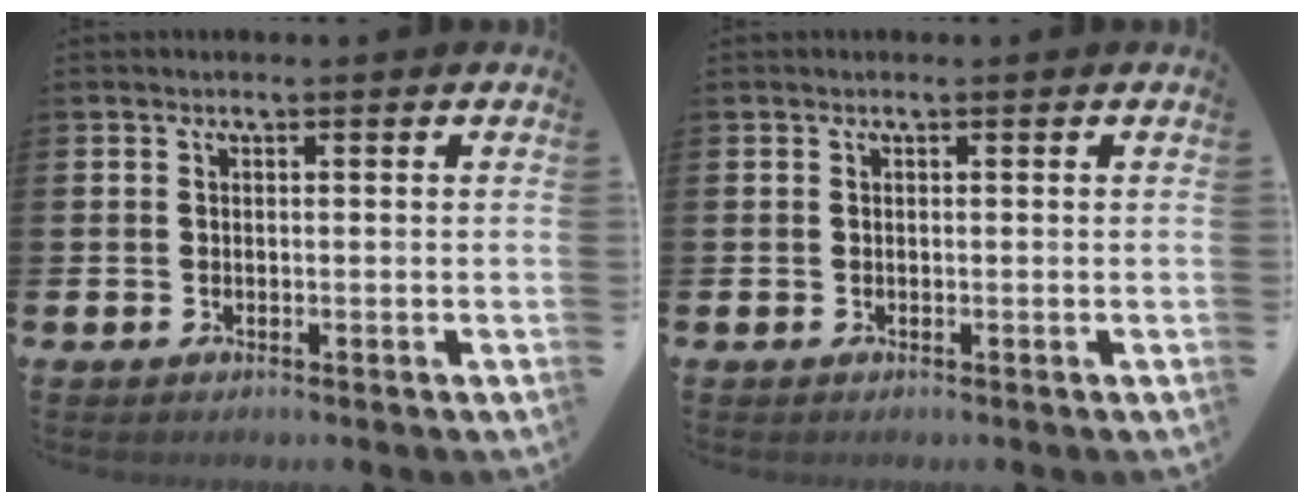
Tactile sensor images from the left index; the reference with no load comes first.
{"total": 0.0}